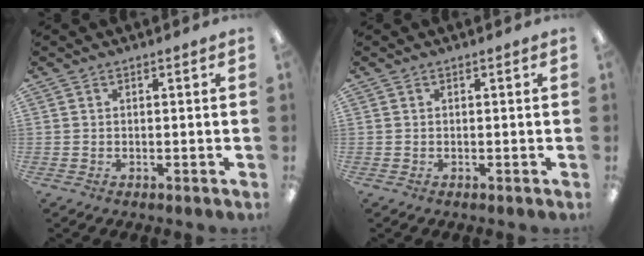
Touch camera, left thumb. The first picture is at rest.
{"total": 0.0}